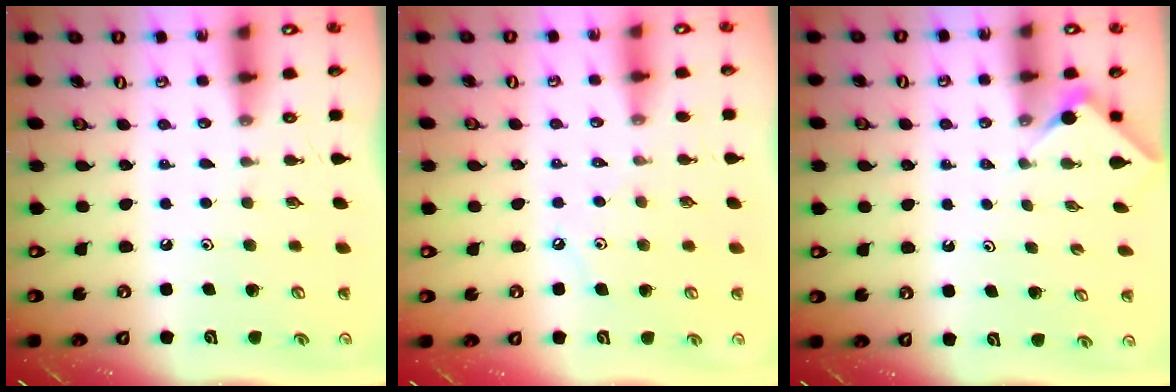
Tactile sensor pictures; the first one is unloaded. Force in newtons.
{"total": 4.4, "press": 4.4, "slide": 0.5}
{"total": 2.7, "press": 2.7, "slide": 0.4}